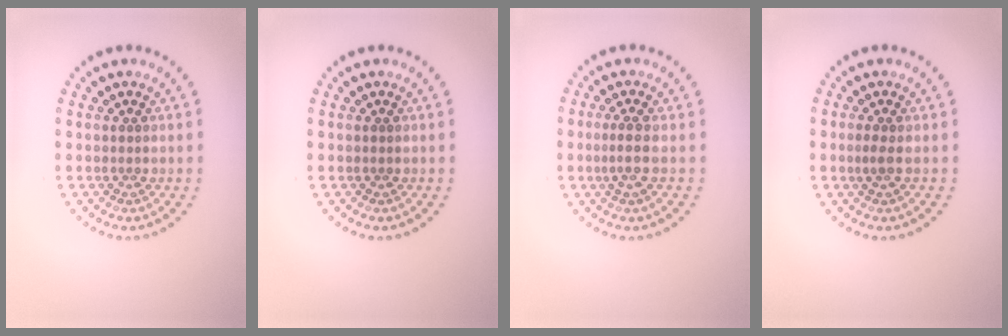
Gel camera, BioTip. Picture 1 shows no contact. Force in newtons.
{"total": 0.0}
{"total": 1.8, "press": 1.4, "slide": 1.1}
{"total": 0.9, "press": 0.7, "slide": 0.5}